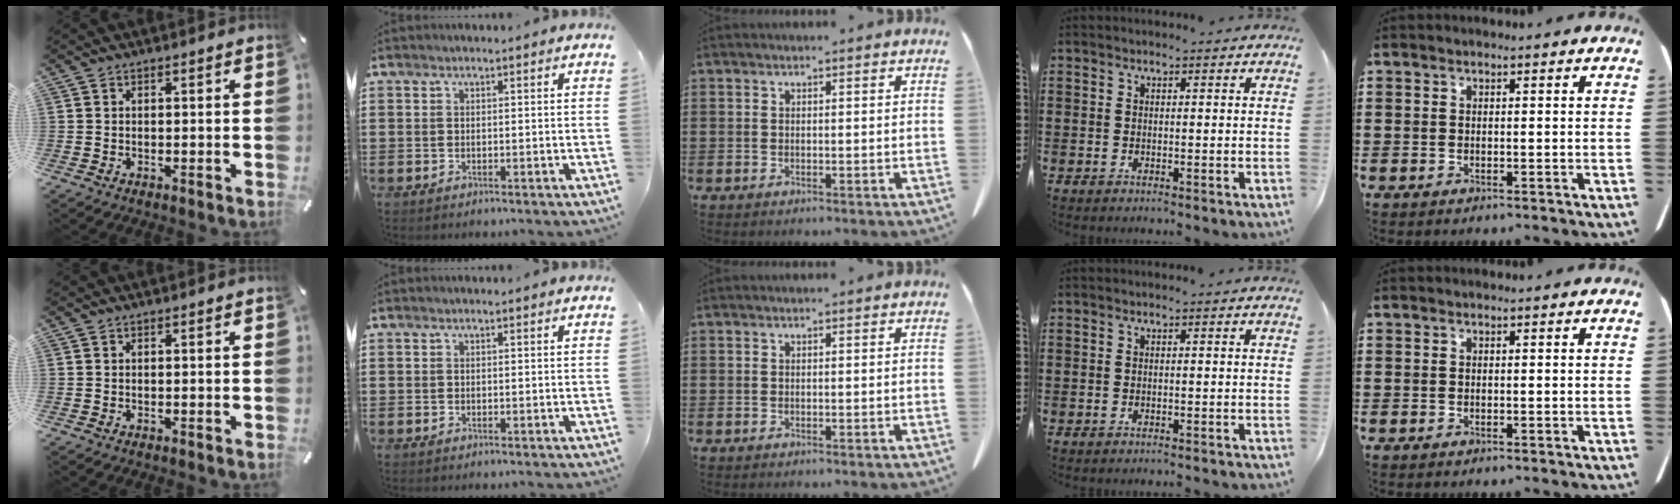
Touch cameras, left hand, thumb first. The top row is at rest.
{"ring": {"total": 0.6, "force": [-0.6, -0.1, 0.2], "torque": [-0.005, -0.002, -0.011]}}